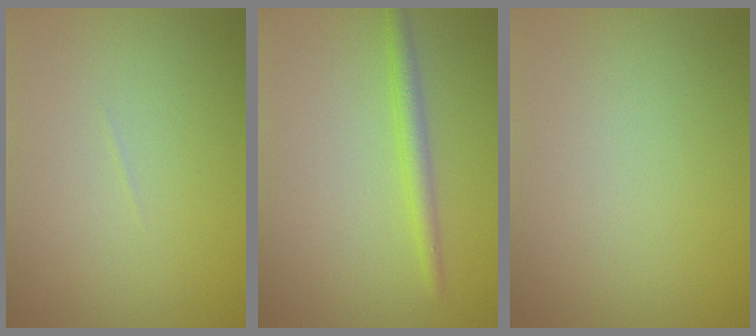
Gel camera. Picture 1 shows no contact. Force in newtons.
{"total": 2.1, "press": 2.0, "slide": 0.2}
{"total": 0.0}